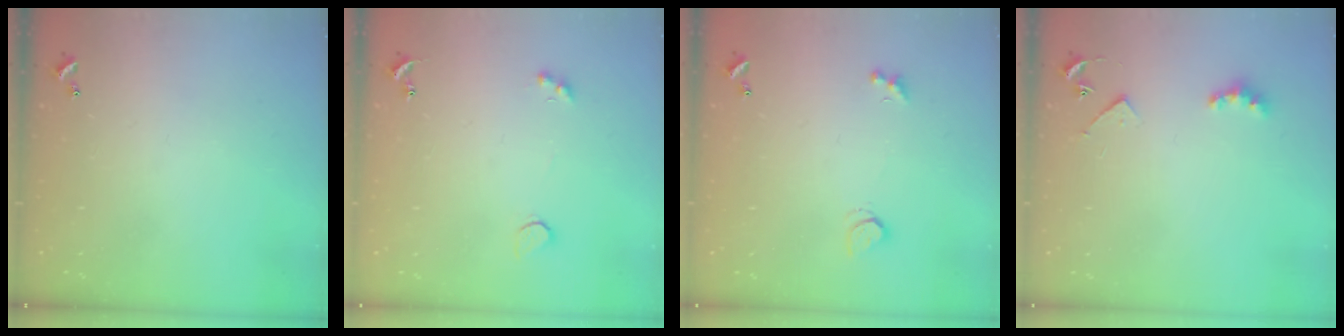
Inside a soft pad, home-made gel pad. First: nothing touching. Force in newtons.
{"total": 2.1, "press": 1.9, "slide": 1.0}
{"total": 1.8, "press": 1.8, "slide": 0.5}
{"total": 4.5, "press": 4.4, "slide": 0.7}